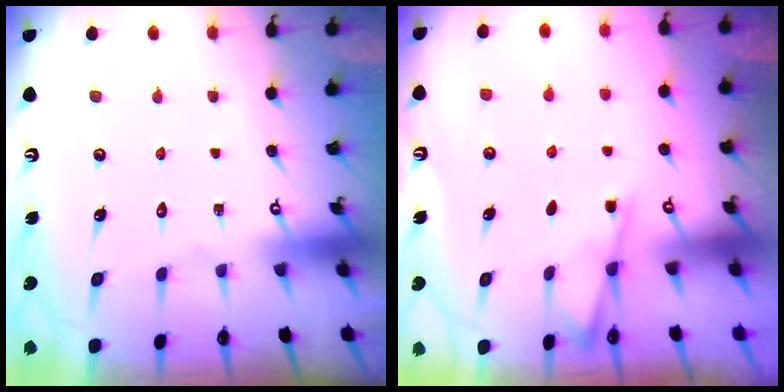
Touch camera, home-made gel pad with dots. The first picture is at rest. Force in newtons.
{"total": 4.0, "press": 4.0, "slide": 0.4}